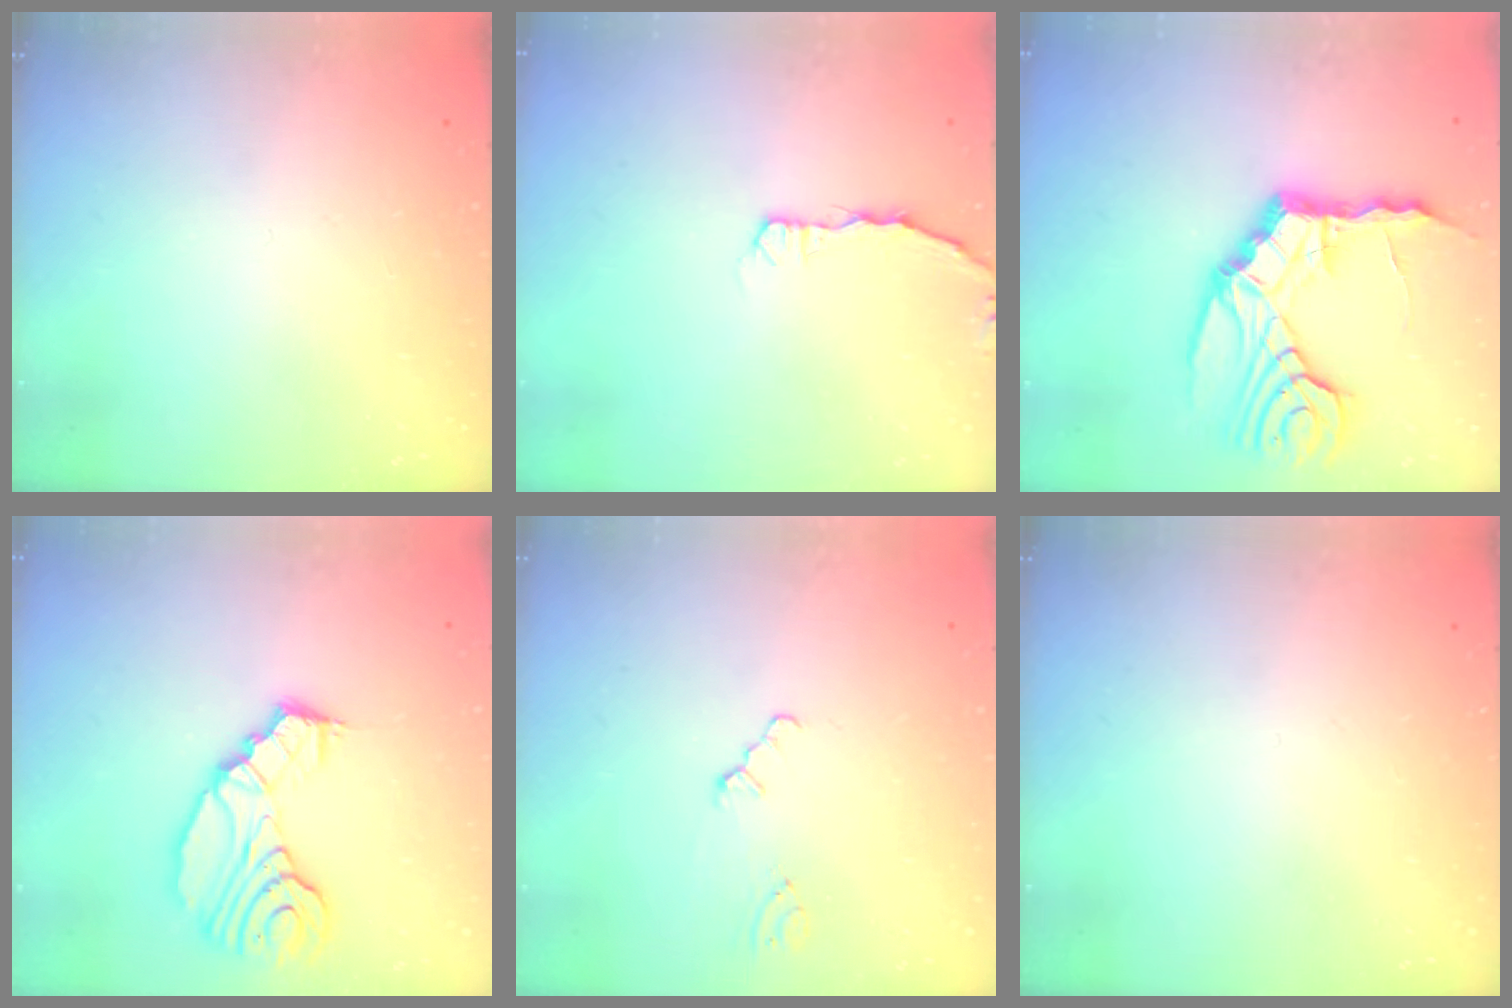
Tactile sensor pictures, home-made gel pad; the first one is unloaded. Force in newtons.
{"total": 2.9, "press": 2.9, "slide": 0.4}
{"total": 14.3, "press": 14.1, "slide": 2.3}
{"total": 14.4, "press": 13.7, "slide": 4.6}
{"total": 0.0}
{"total": 0.0}